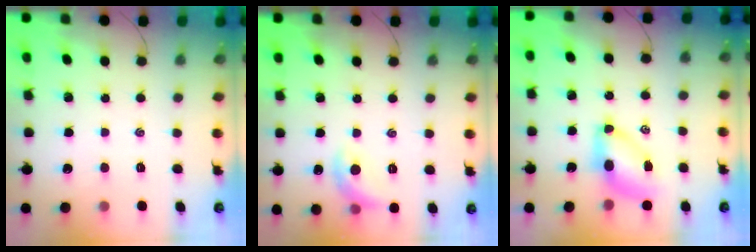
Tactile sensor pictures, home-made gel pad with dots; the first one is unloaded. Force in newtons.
{"total": 7.9, "press": 7.9, "slide": 0.5}
{"total": 7.5, "press": 7.4, "slide": 1.4}